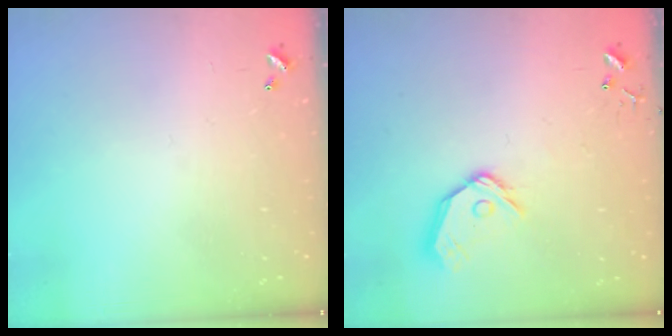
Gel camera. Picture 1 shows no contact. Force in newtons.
{"total": 12.7, "press": 12.5, "slide": 2.0}